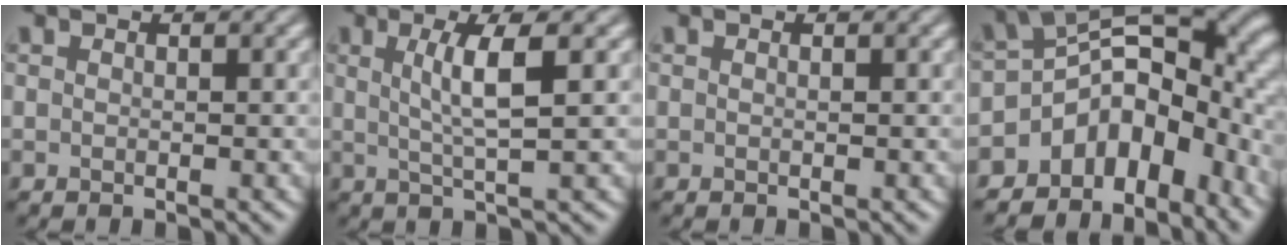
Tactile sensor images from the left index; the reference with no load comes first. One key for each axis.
{"total": 4.2, "fx": 1.0, "fy": 0.7, "fz": 4.0, "tx": -0.070, "ty": 0.000, "tz": 0.021}
{"total": 0.0}
{"total": 10.8, "fx": -5.0, "fy": 7.0, "fz": 6.5, "tx": -0.088, "ty": -0.006, "tz": -0.090}